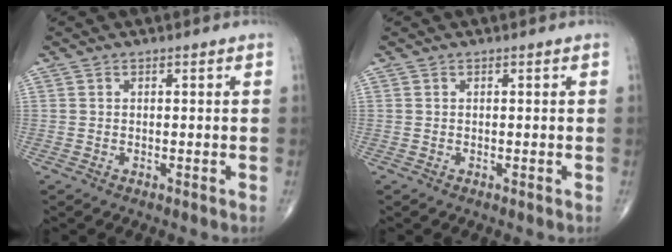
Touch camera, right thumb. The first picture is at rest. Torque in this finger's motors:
{"motor_torque": [0.00, 0.00, 0.02, 0.02, 0.00]}